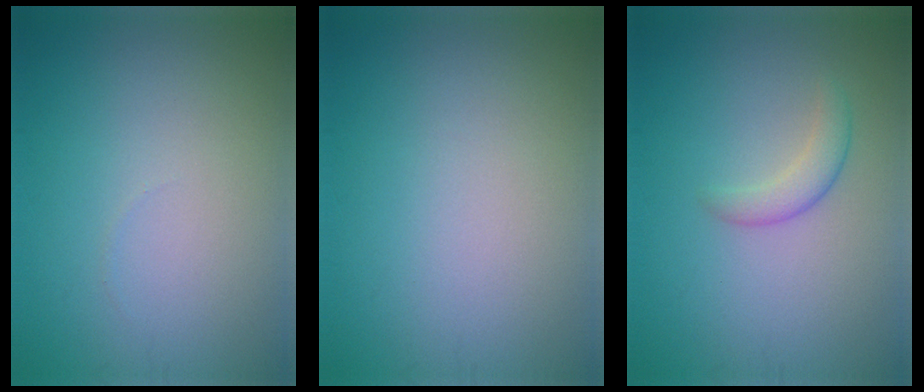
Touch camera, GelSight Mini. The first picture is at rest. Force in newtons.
{"total": 0.0}
{"total": 1.9, "press": 1.9, "slide": 0.0}